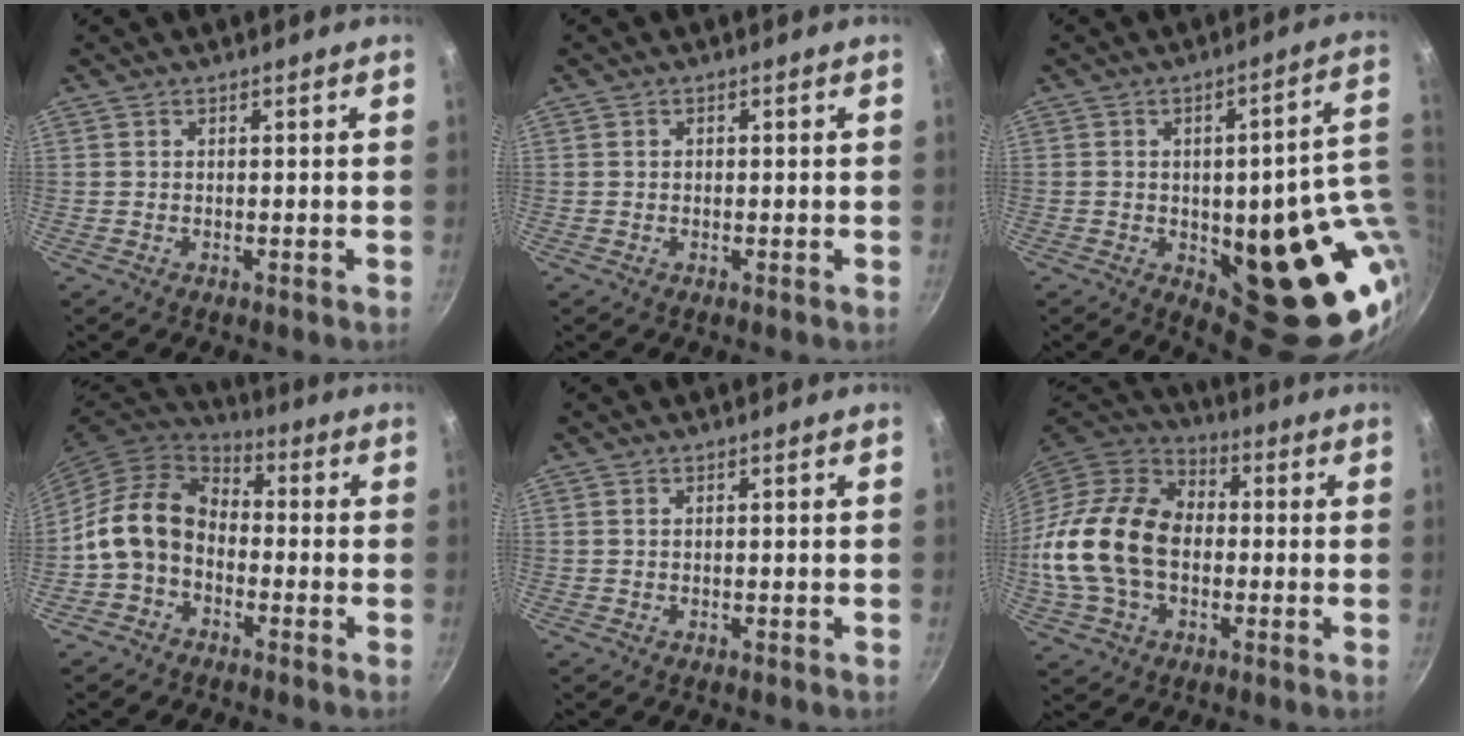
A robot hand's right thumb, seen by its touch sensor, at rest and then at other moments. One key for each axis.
{"total": 0.7, "fx": 0.1, "fy": 0.6, "fz": 0.3, "tx": -0.001, "ty": 0.004, "tz": 0.000}
{"total": 24.6, "fx": -2.8, "fy": 11.1, "fz": 21.8, "tx": -0.194, "ty": -0.006, "tz": -0.017}
{"total": 12.2, "fx": -2.1, "fy": 9.1, "fz": 7.8, "tx": -0.115, "ty": 0.040, "tz": -0.058}
{"total": 0.0}
{"total": 20.7, "fx": -1.6, "fy": 14.4, "fz": 14.7, "tx": -0.266, "ty": 0.036, "tz": -0.037}